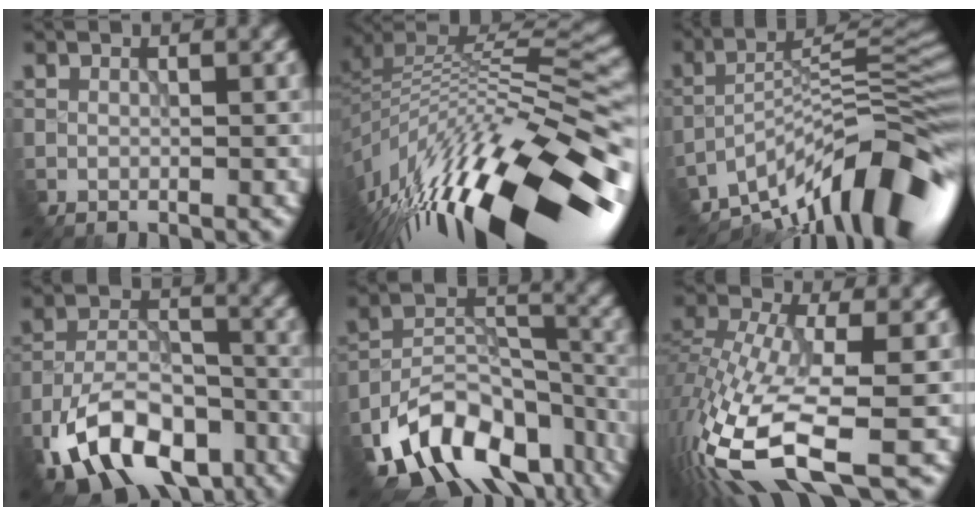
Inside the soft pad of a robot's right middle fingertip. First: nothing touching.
{"total": 15.8, "force": [-8.2, 5.8, 12.2], "torque": [-0.218, 0.014, -0.137]}
{"total": 12.5, "force": [-9.0, 2.7, 8.2], "torque": [-0.125, 0.026, -0.156]}
{"total": 10.6, "force": [-6.3, 5.6, 6.3], "torque": [-0.121, 0.006, -0.112]}
{"total": 12.2, "force": [-8.0, 6.9, 6.0], "torque": [-0.112, 0.001, -0.134]}
{"total": 12.8, "force": [-5.8, 4.6, 10.4], "torque": [-0.235, -0.015, -0.102]}